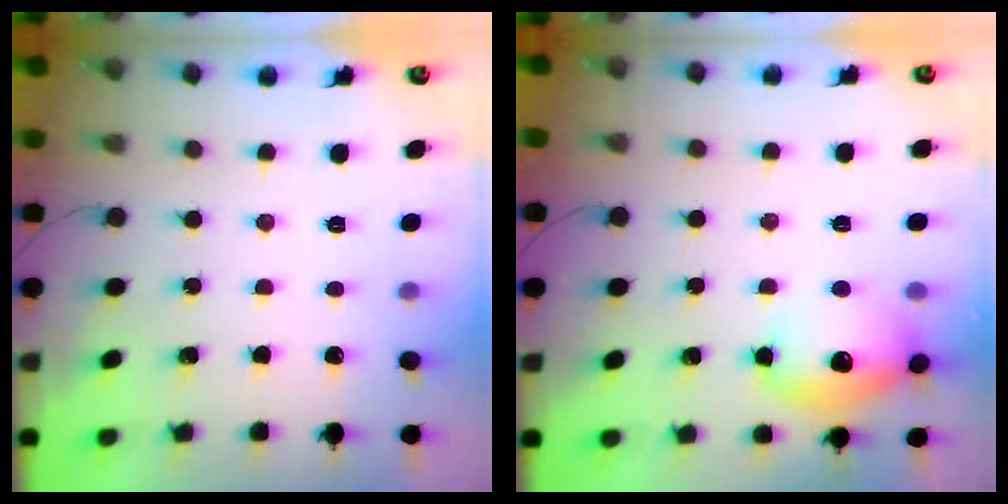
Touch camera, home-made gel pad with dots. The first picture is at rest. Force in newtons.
{"total": 15.0, "press": 14.9, "slide": 1.5}